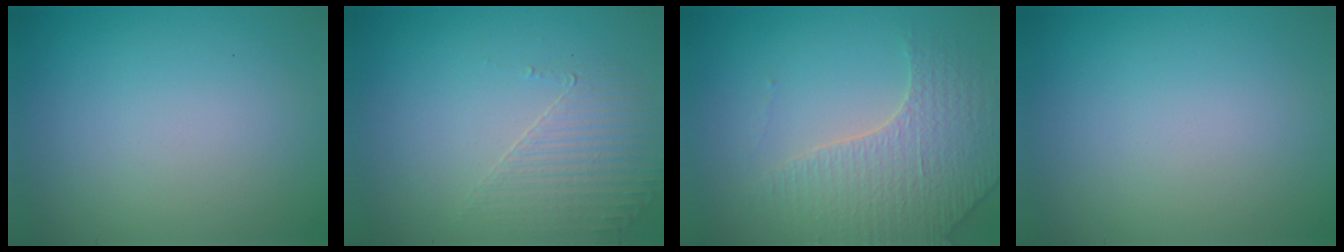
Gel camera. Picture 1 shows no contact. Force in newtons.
{"total": 1.8, "press": 1.2, "slide": 1.3}
{"total": 3.3, "press": 3.2, "slide": 0.9}
{"total": 0.0}